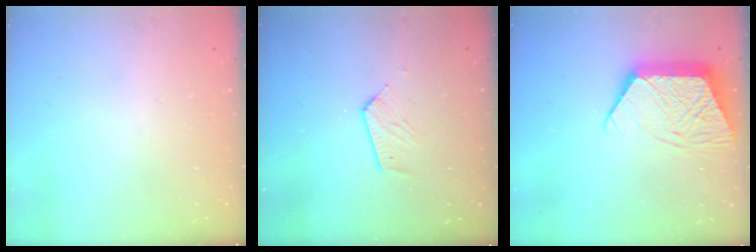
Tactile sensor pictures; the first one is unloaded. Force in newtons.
{"total": 6.2, "press": 6.2, "slide": 0.2}
{"total": 13.5, "press": 13.4, "slide": 1.0}